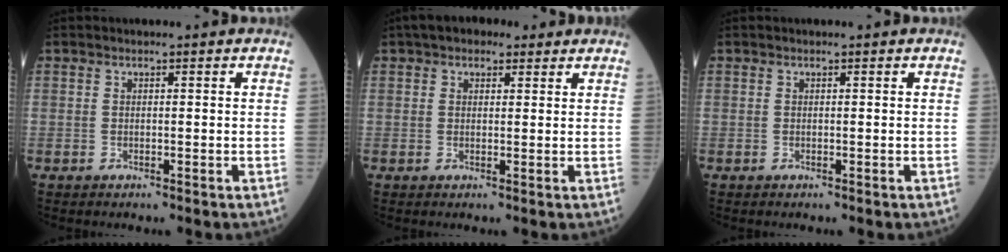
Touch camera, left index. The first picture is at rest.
{"total": 4.7, "force": [3.3, 2.5, 2.3], "torque": [-0.035, 0.029, 0.052]}
{"total": 0.0}